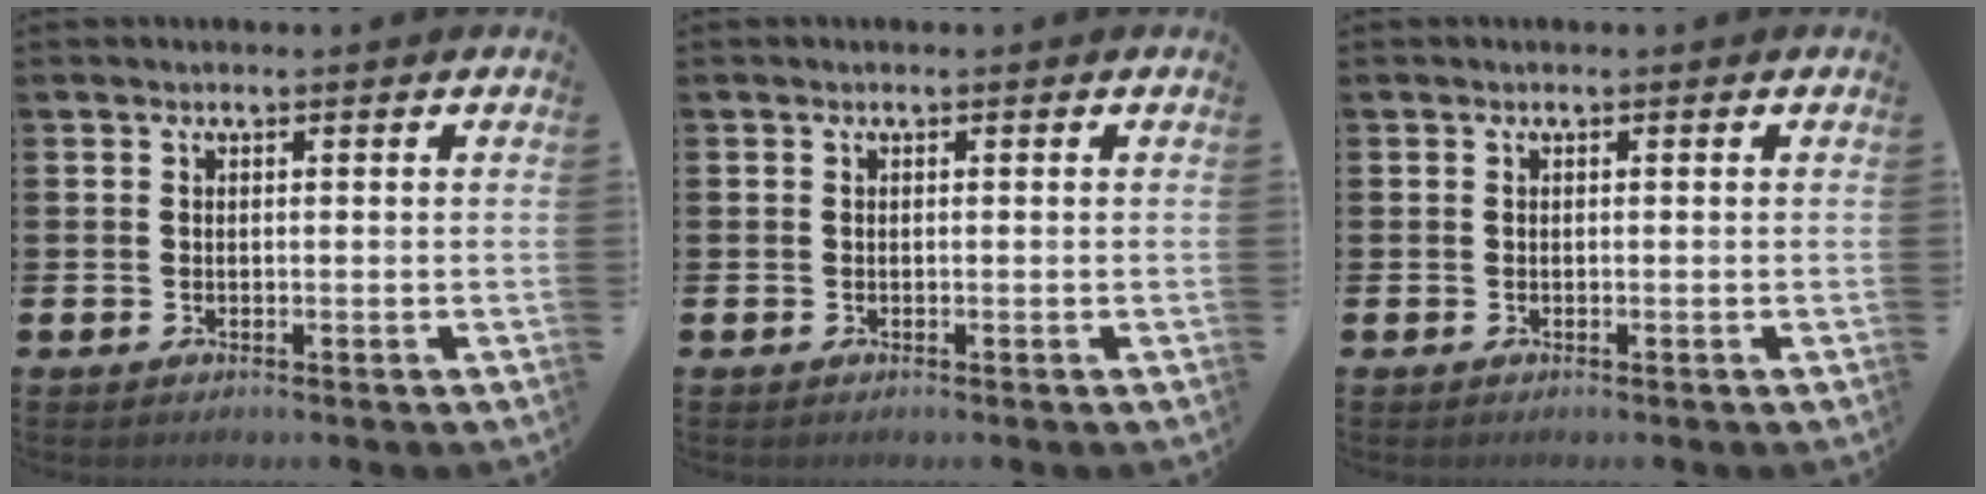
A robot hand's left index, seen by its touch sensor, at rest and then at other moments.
{"total": 0.0}
{"total": 0.0}